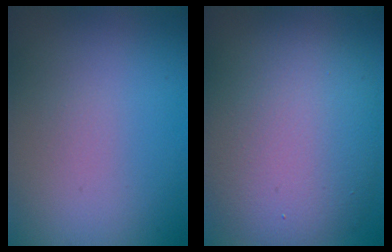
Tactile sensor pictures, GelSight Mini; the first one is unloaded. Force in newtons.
{"total": 11.0, "press": 11.0, "slide": 0.4}